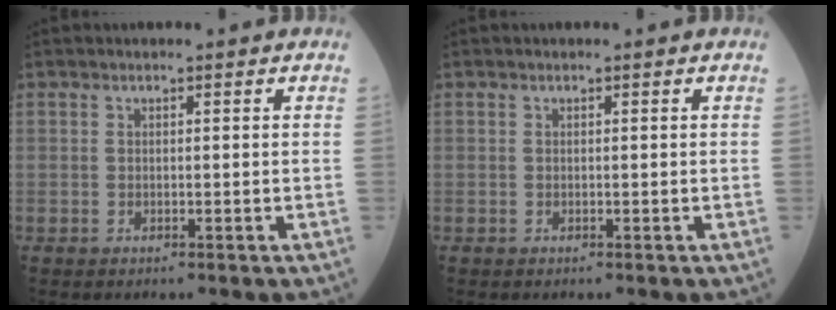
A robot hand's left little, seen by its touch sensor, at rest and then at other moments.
{"total": 0.0}